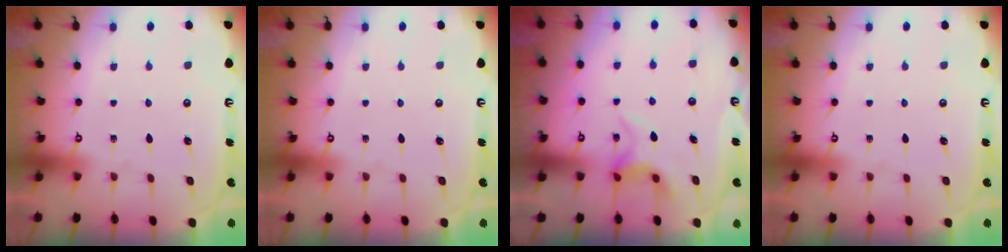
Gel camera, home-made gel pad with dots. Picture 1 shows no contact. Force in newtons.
{"total": 0.0}
{"total": 6.4, "press": 6.4, "slide": 0.3}
{"total": 0.0}